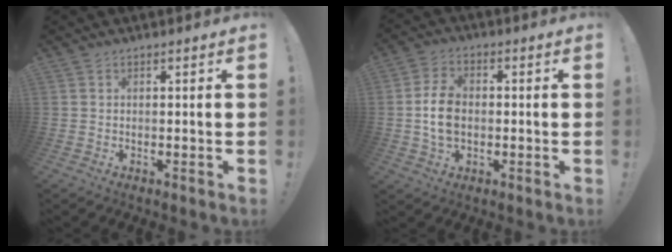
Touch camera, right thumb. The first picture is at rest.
{"total": 9.2, "force": [-0.8, 6.3, 6.7], "torque": [-0.125, 0.001, -0.016]}